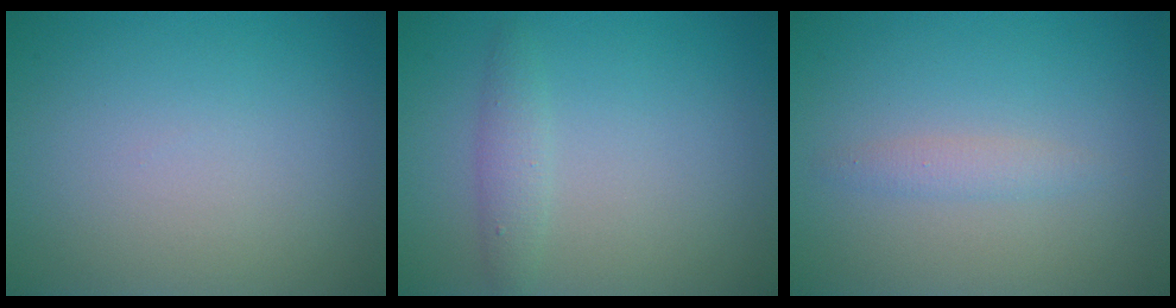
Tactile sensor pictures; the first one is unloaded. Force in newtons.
{"total": 1.6, "press": 1.6, "slide": 0.0}
{"total": 1.2, "press": 1.2, "slide": 0.0}